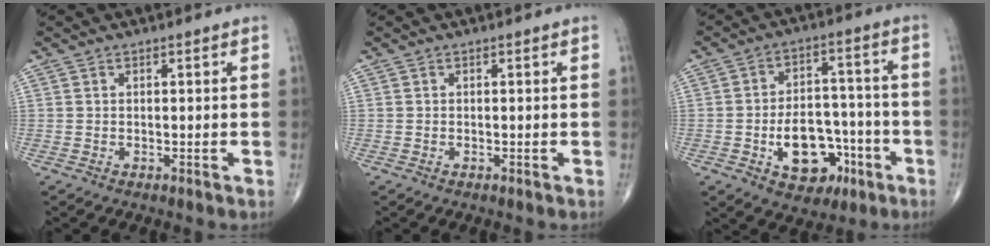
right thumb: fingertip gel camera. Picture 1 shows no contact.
{"total": 0.0}
{"total": 13.3, "force": [-5.1, 8.8, 8.7], "torque": [-0.098, 0.045, -0.068]}